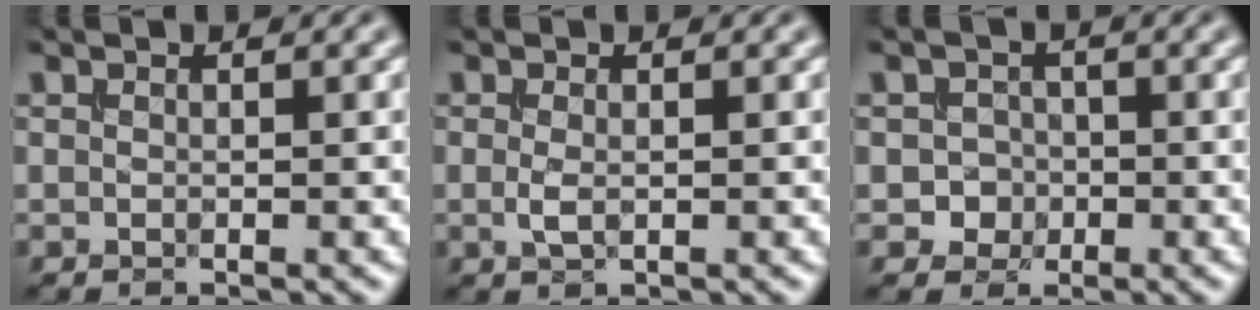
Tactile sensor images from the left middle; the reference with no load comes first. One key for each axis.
{"total": 1.3, "fx": -0.1, "fy": 0.6, "fz": 1.2, "tx": -0.032, "ty": -0.002, "tz": -0.002}
{"total": 2.1, "fx": -0.7, "fy": 1.9, "fz": 0.5, "tx": 0.004, "ty": 0.001, "tz": -0.015}